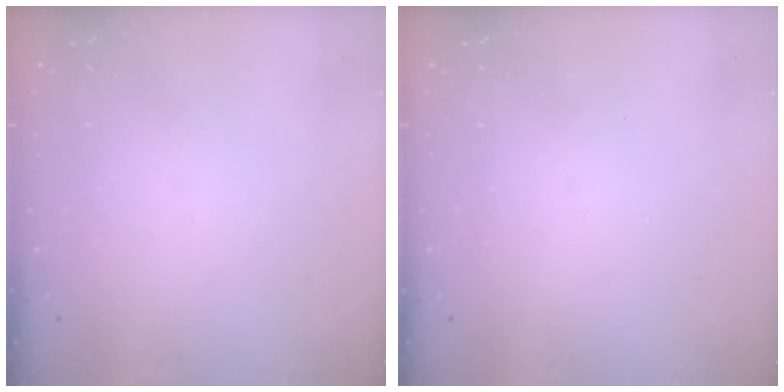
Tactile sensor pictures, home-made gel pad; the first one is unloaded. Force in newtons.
{"total": 2.5, "press": 2.4, "slide": 0.4}